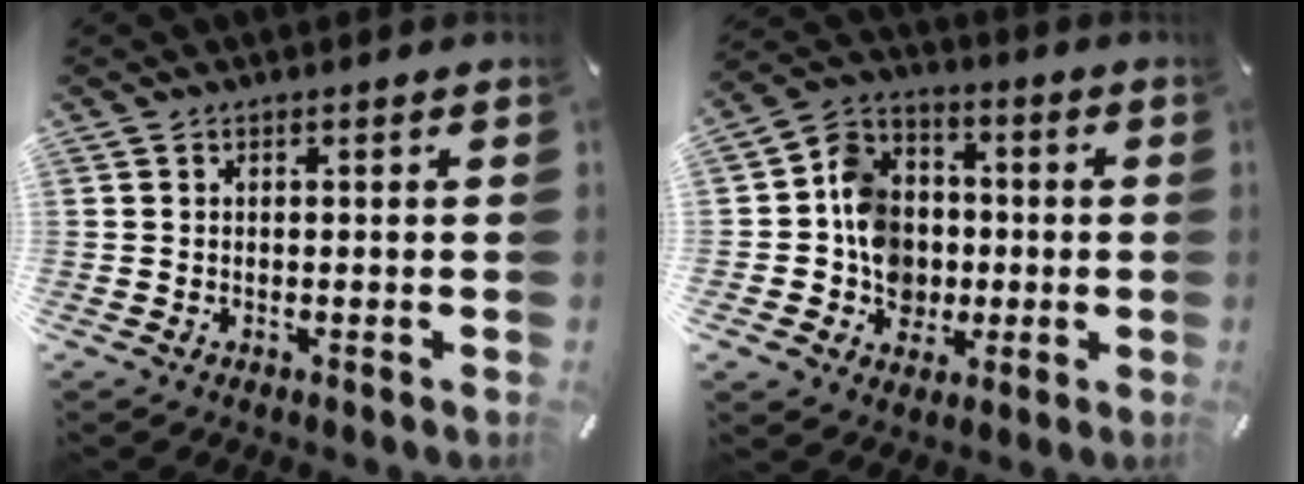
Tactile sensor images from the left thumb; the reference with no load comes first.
{"total": 12.5, "force": [-1.6, 11.4, 4.8], "torque": [-0.095, 0.020, -0.020]}